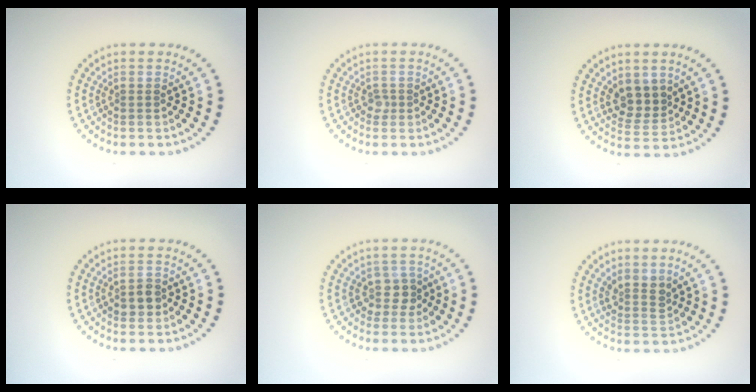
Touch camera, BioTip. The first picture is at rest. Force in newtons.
{"total": 0.8, "press": 0.6, "slide": 0.5}
{"total": 2.9, "press": 2.6, "slide": 1.3}
{"total": 1.6, "press": 1.6, "slide": 0.4}
{"total": 2.0, "press": 1.7, "slide": 1.2}
{"total": 2.0, "press": 1.6, "slide": 1.1}